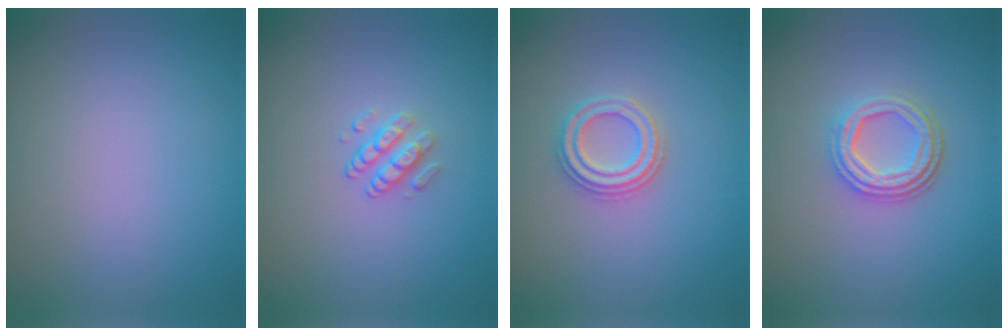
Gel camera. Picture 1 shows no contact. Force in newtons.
{"total": 1.8, "press": 1.3, "slide": 1.2}
{"total": 2.7, "press": 2.6, "slide": 1.0}
{"total": 4.2, "press": 3.2, "slide": 2.7}